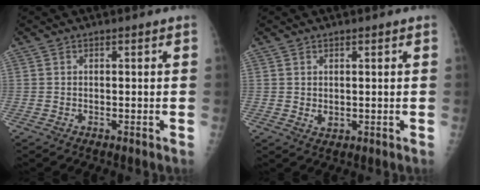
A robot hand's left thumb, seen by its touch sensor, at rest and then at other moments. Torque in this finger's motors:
{"motor_torque": [-0.20, 0.20, -0.26, 0.08, 0.00]}